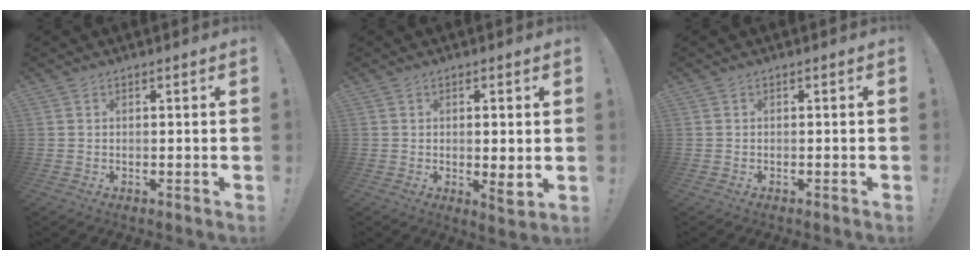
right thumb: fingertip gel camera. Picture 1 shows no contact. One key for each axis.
{"total": 3.9, "fx": -0.1, "fy": 1.1, "fz": 3.7, "tx": -0.045, "ty": -0.008, "tz": -0.001}
{"total": 0.6, "fx": -0.5, "fy": -0.3, "fz": 0.0, "tx": -0.001, "ty": -0.003, "tz": -0.009}